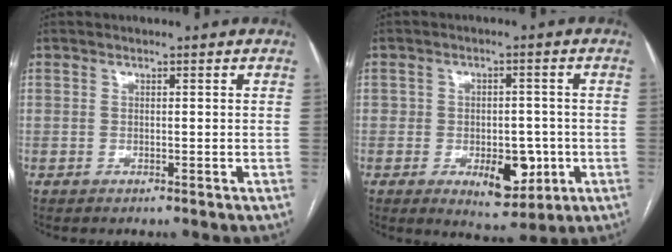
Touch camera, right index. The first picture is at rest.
{"total": 7.6, "force": [-2.3, 4.1, 5.9], "torque": [-0.073, 0.007, -0.021]}